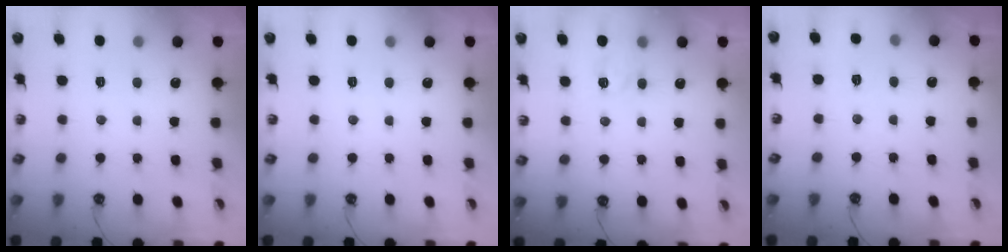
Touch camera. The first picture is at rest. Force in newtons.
{"total": 0.0}
{"total": 4.8, "press": 4.7, "slide": 0.5}
{"total": 4.2, "press": 4.2, "slide": 0.6}